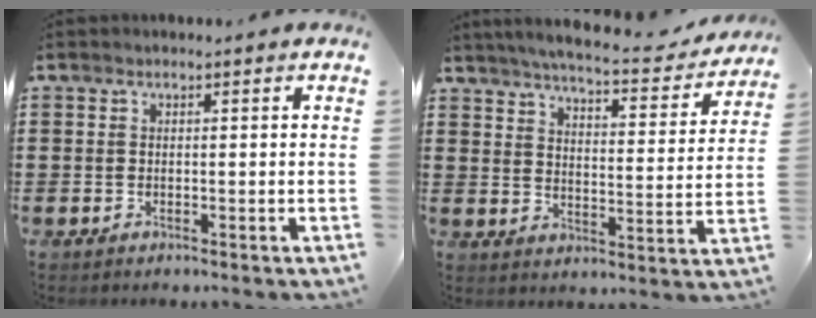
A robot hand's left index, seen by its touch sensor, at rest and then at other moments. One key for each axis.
{"total": 5.4, "fx": 5.0, "fy": -0.2, "fz": 2.0, "tx": -0.055, "ty": -0.038, "tz": 0.080}